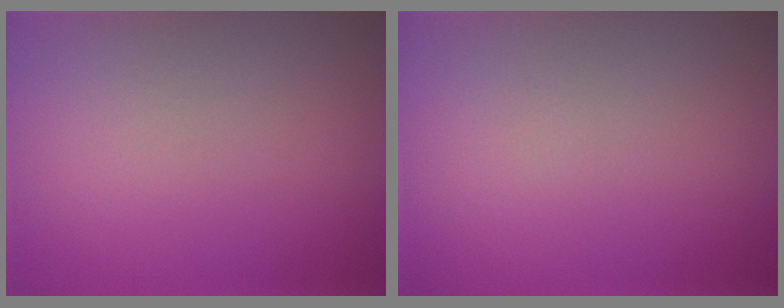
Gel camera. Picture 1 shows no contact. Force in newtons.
{"total": 0.0}